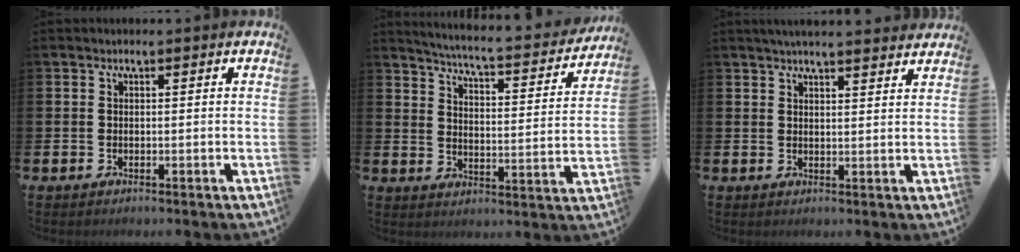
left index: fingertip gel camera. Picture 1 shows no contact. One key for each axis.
{"total": 4.7, "fx": 4.4, "fy": 0.1, "fz": 1.4, "tx": -0.046, "ty": -0.045, "tz": 0.067}
{"total": 3.9, "fx": 3.8, "fy": 0.0, "fz": 0.9, "tx": -0.023, "ty": -0.015, "tz": 0.070}